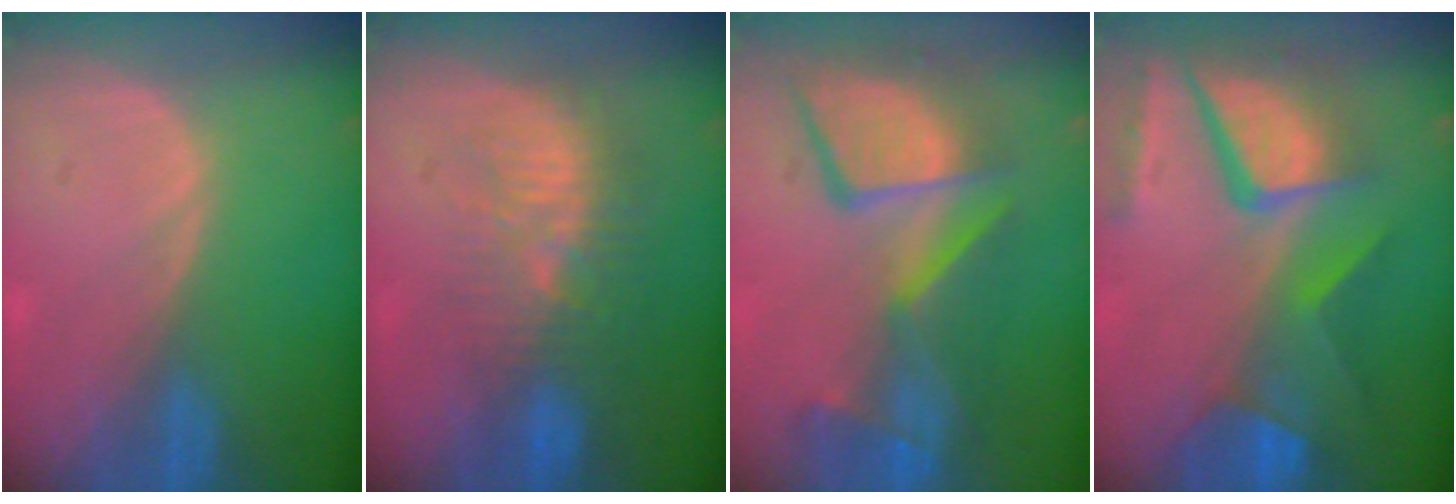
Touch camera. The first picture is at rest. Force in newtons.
{"total": 9.3, "press": 8.7, "slide": 3.4}
{"total": 12.2, "press": 11.1, "slide": 5.1}
{"total": 11.9, "press": 9.8, "slide": 6.8}